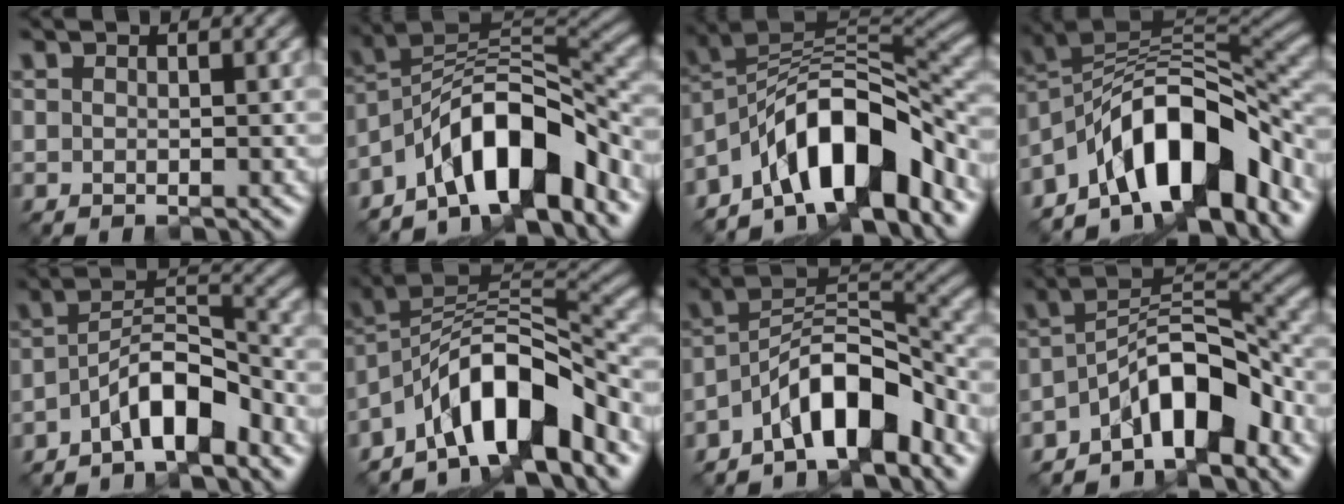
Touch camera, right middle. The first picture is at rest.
{"total": 9.7, "force": [-6.0, 3.5, 6.8], "torque": [-0.087, 0.019, -0.113]}
{"total": 10.6, "force": [-6.3, 4.2, 7.5], "torque": [-0.097, 0.020, -0.118]}
{"total": 11.4, "force": [-6.5, 4.8, 8.0], "torque": [-0.103, 0.017, -0.122]}
{"total": 5.8, "force": [-3.7, 2.0, 4.0], "torque": [-0.065, 0.012, -0.070]}
{"total": 9.5, "force": [-5.8, 3.4, 6.7], "torque": [-0.087, 0.018, -0.109]}
{"total": 7.9, "force": [-5.0, 2.8, 5.5], "torque": [-0.078, 0.013, -0.095]}
{"total": 8.1, "force": [-5.1, 3.1, 5.4], "torque": [-0.068, 0.014, -0.096]}